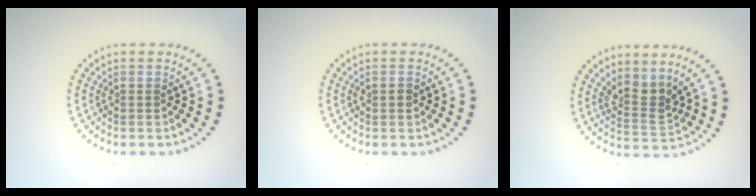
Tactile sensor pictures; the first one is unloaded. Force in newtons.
{"total": 1.2, "press": 1.2, "slide": 0.1}
{"total": 2.8, "press": 2.1, "slide": 1.9}